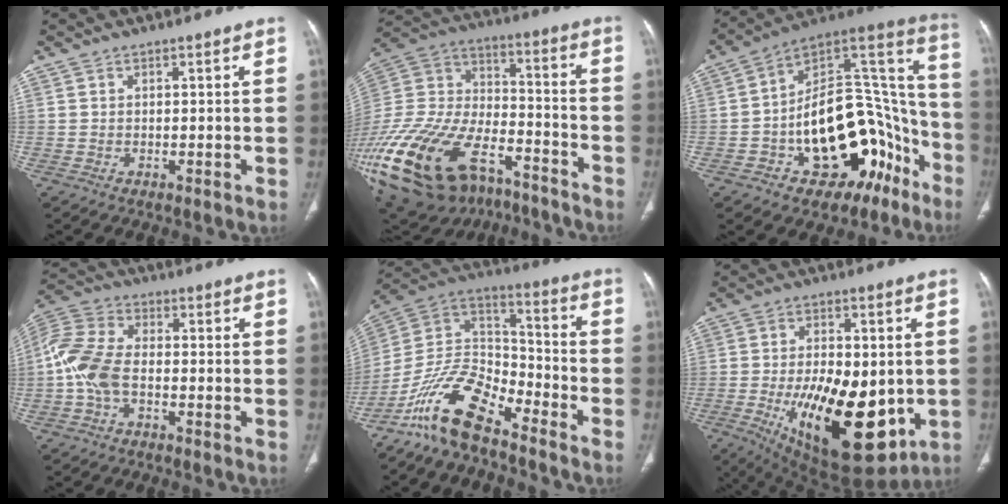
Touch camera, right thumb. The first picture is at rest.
{"total": 38.6, "force": [-23.4, 20.6, 22.8], "torque": [-0.567, 0.014, -0.392]}
{"total": 30.1, "force": [-12.4, 16.7, 21.7], "torque": [-0.227, 0.112, -0.169]}
{"total": 9.8, "force": [-2.2, 5.7, 7.7], "torque": [-0.172, 0.026, -0.052]}
{"total": 15.7, "force": [-11.6, 6.0, 8.7], "torque": [-0.145, 0.090, -0.225]}
{"total": 24.1, "force": [-5.1, 11.7, 20.5], "torque": [-0.311, -0.020, -0.047]}